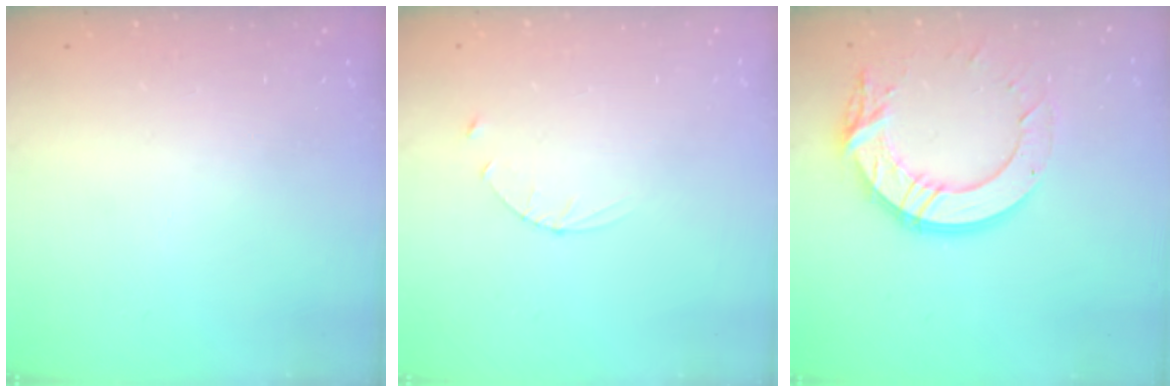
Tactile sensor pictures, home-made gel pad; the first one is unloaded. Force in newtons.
{"total": 3.0, "press": 2.9, "slide": 0.4}
{"total": 15.4, "press": 15.3, "slide": 1.3}